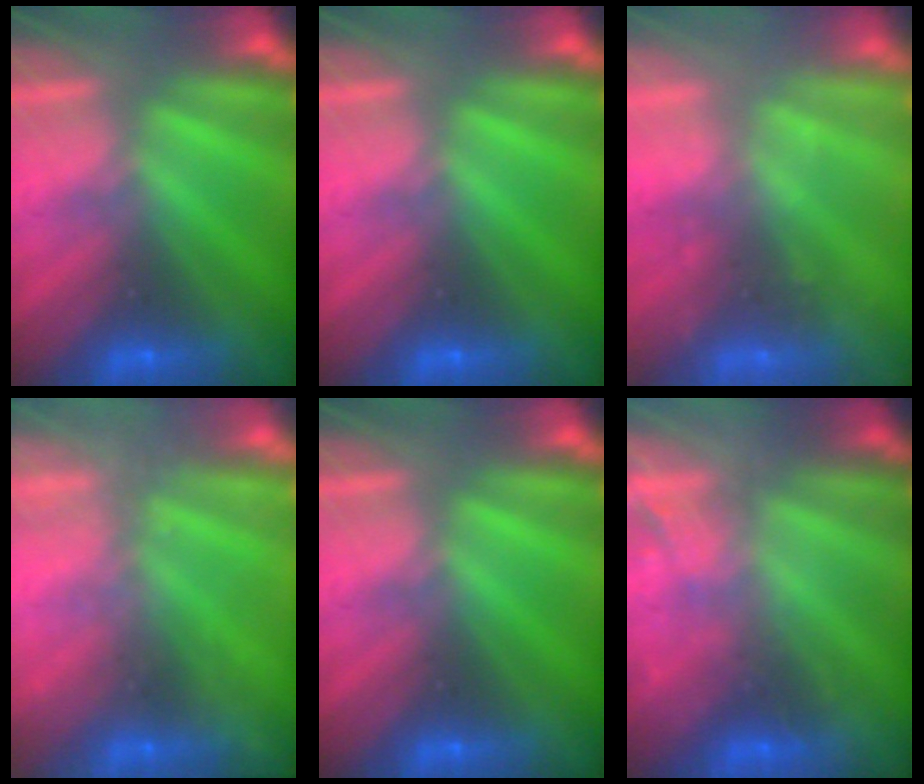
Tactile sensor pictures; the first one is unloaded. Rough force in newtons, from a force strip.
{"total": 0.0}
{"total": 2.2}
{"total": 2.2}
{"total": 0.0}
{"total": 2.2}